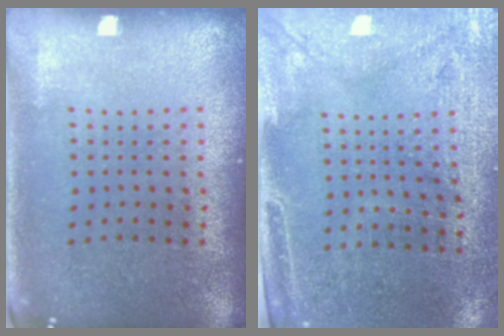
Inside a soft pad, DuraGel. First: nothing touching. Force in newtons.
{"total": 3.0, "press": 2.5, "slide": 1.6}